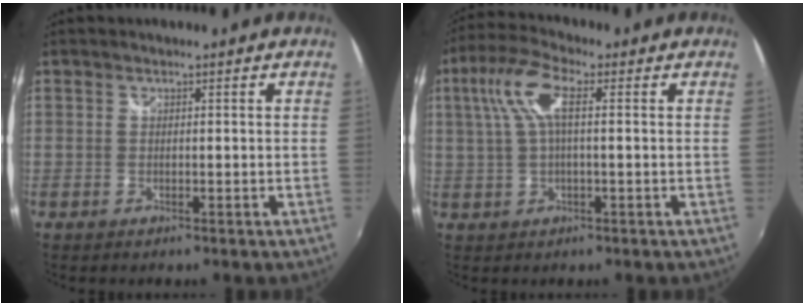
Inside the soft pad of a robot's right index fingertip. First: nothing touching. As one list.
[{"total": 8.2, "force": [1.7, 2.5, 7.6], "torque": [-0.157, 0.017, 0.034]}]